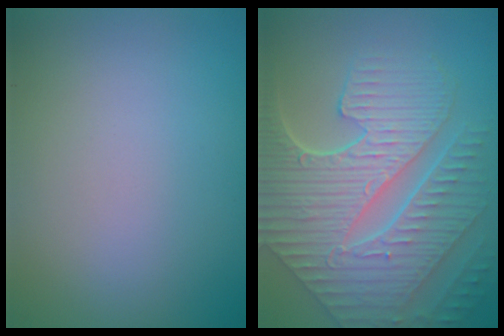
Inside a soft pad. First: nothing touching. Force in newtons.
{"total": 10.3, "press": 7.1, "slide": 7.5}